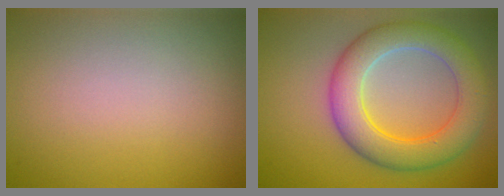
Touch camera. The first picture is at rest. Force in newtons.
{"total": 6.7, "press": 6.7, "slide": 0.0}